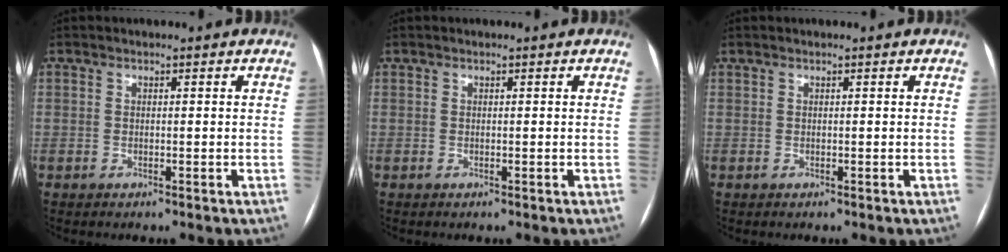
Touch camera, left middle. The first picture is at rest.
{"total": 0.0}
{"total": 0.0}